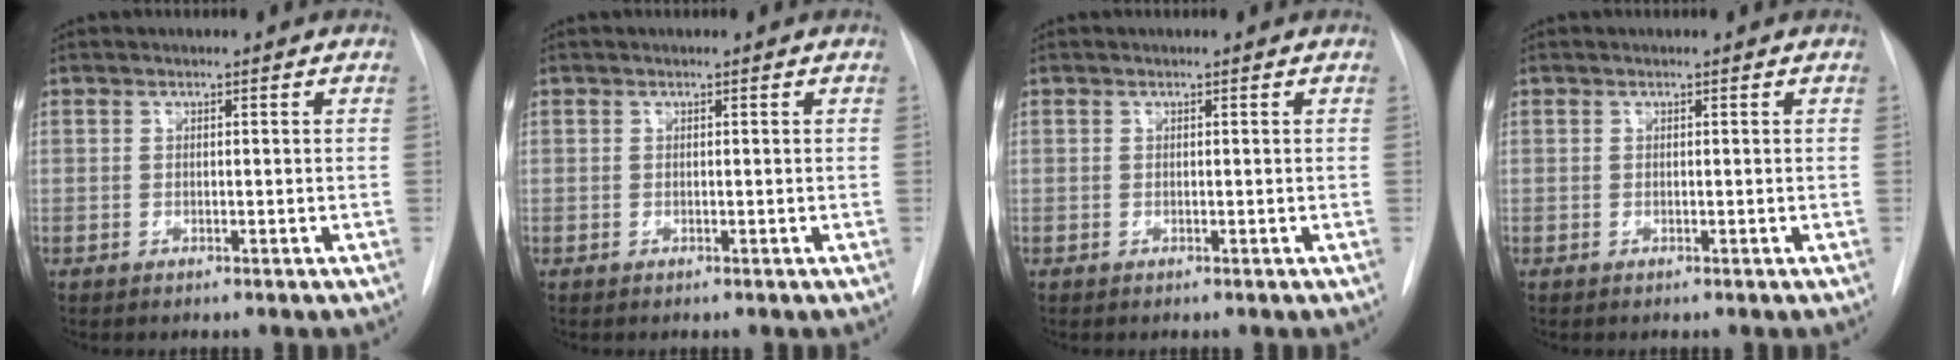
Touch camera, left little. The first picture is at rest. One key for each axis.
{"total": 0.0}
{"total": 0.0}
{"total": 0.0}